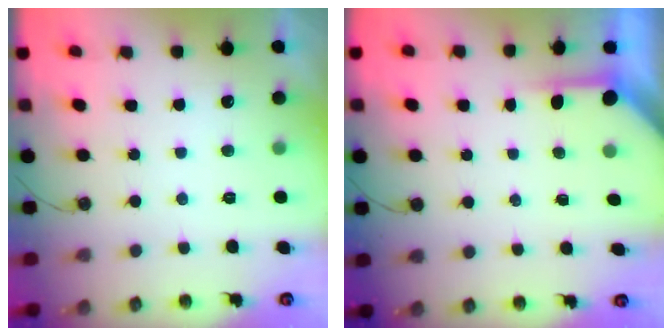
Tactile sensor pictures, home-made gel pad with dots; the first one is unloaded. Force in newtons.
{"total": 3.9, "press": 3.9, "slide": 0.3}